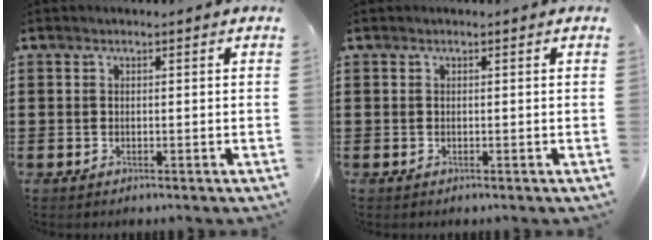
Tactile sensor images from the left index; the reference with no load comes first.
{"total": 0.0}